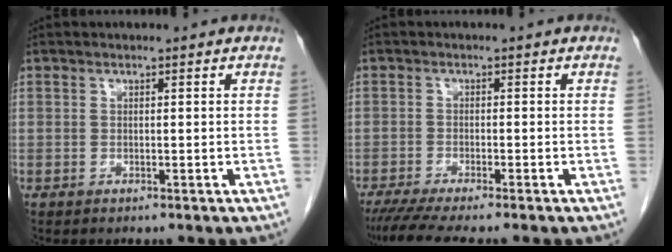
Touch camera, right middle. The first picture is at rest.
{"total": 6.8, "force": [-5.6, -0.4, 3.7], "torque": [-0.055, -0.019, -0.093]}